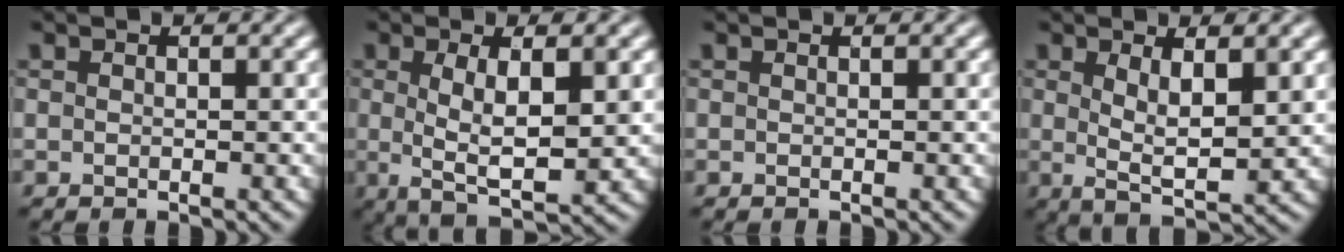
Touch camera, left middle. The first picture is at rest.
{"total": 5.5, "force": [0.3, 1.6, 5.3], "torque": [-0.091, -0.007, 0.003]}
{"total": 0.0}
{"total": 4.1, "force": [1.0, 1.1, 3.8], "torque": [-0.070, -0.012, 0.019]}